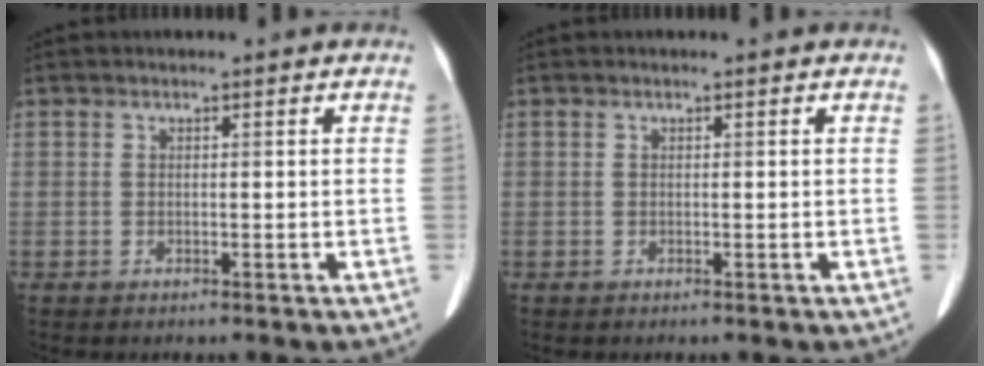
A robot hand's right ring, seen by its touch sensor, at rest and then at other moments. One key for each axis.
{"total": 0.0}